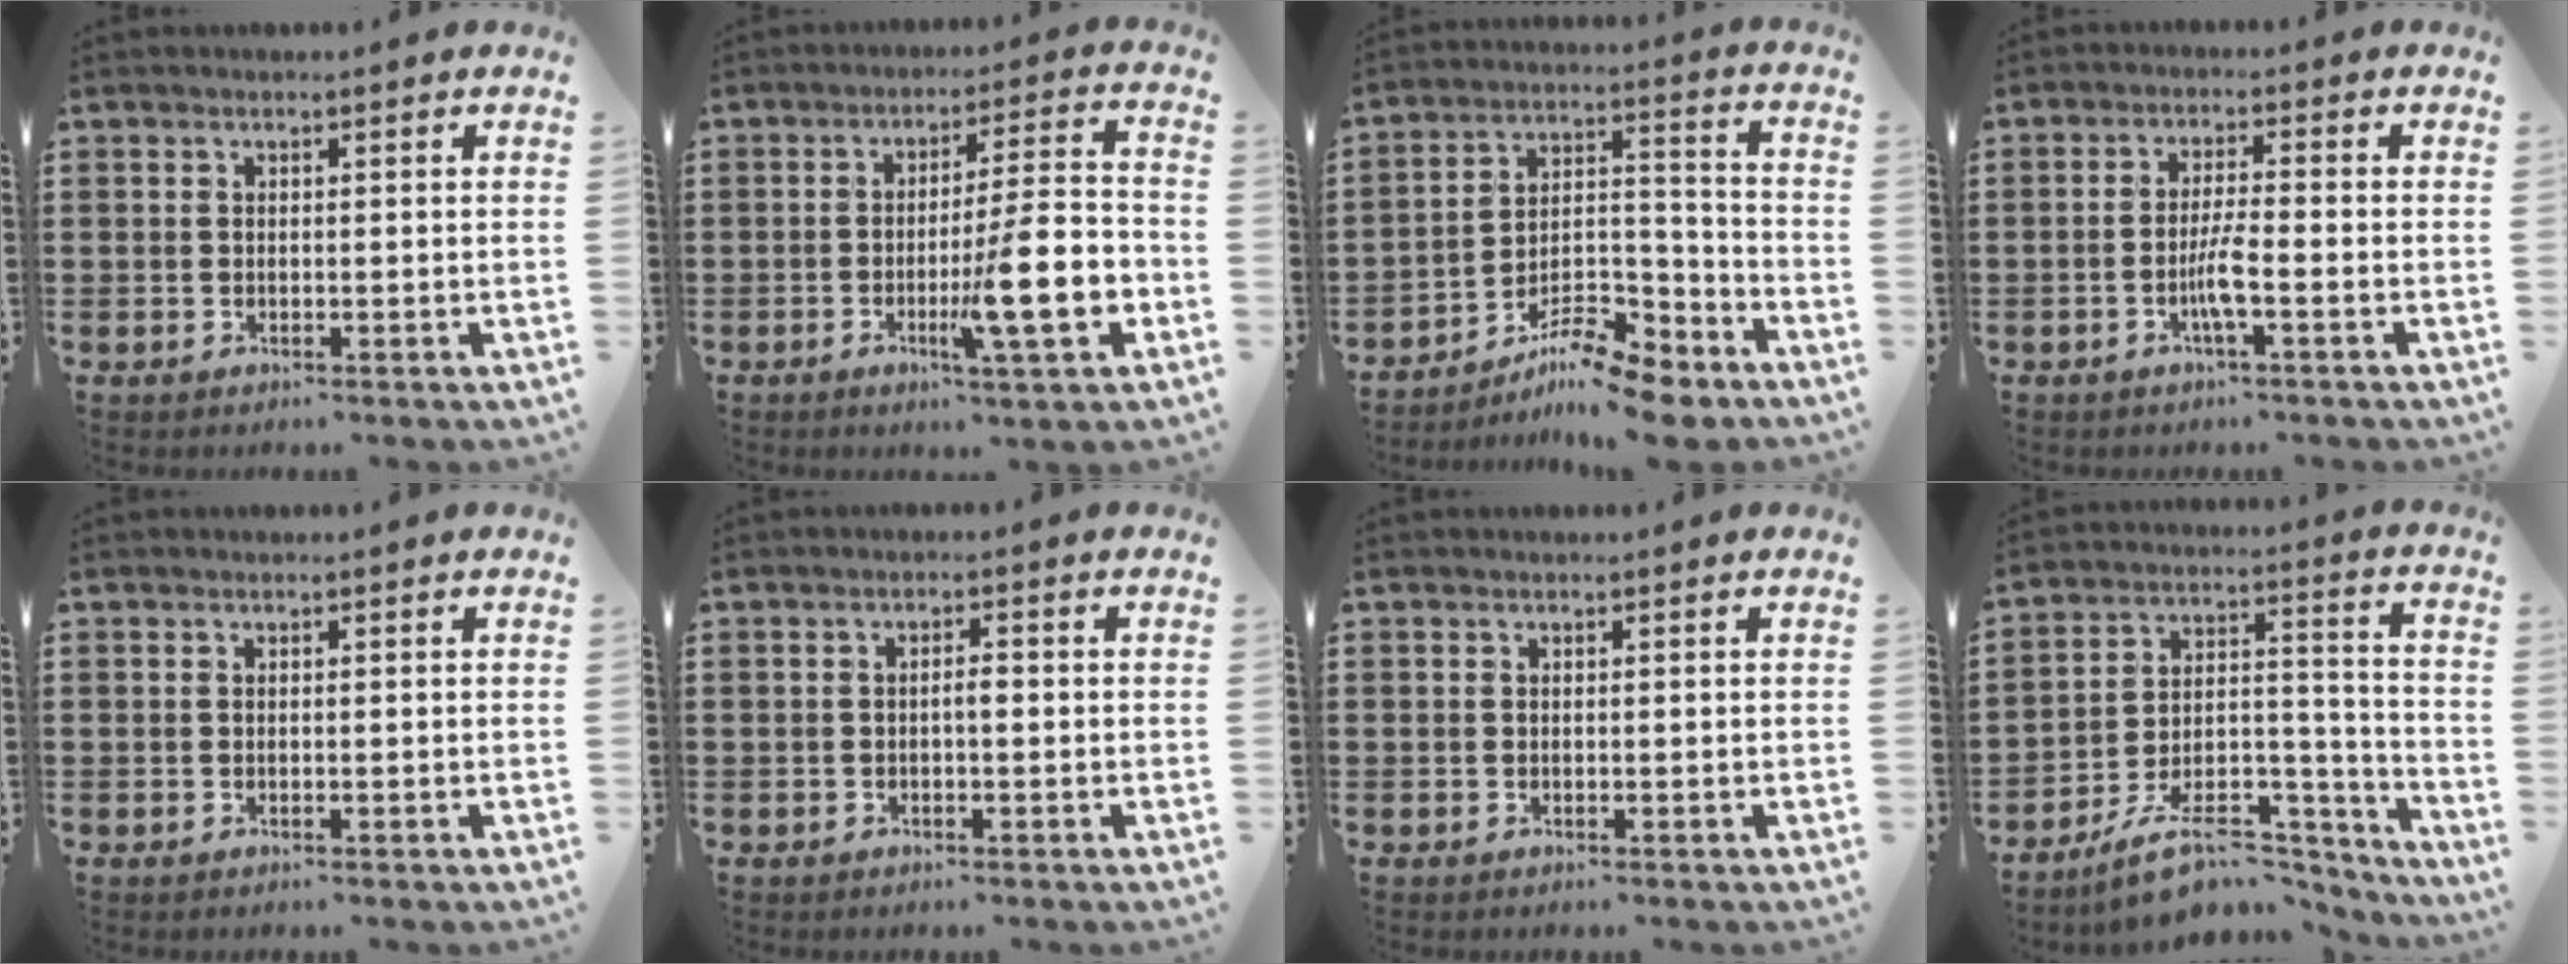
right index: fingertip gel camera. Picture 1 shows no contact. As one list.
[{"total": 12.4, "force": [-3.9, 1.8, 11.7], "torque": [-0.185, -0.006, -0.068]}, {"total": 9.9, "force": [-8.4, 2.4, 4.8], "torque": [-0.077, 0.025, -0.161]}, {"total": 4.0, "force": [-1.5, 0.1, 3.8], "torque": [-0.080, -0.008, -0.032]}, {"total": 0.0}, {"total": 1.6, "force": [-0.3, 0.4, 1.5], "torque": [-0.028, 0.002, -0.007]}, {"total": 0.0}, {"total": 11.8, "force": [-9.6, 4.5, 5.3], "torque": [-0.081, 0.046, -0.174]}]